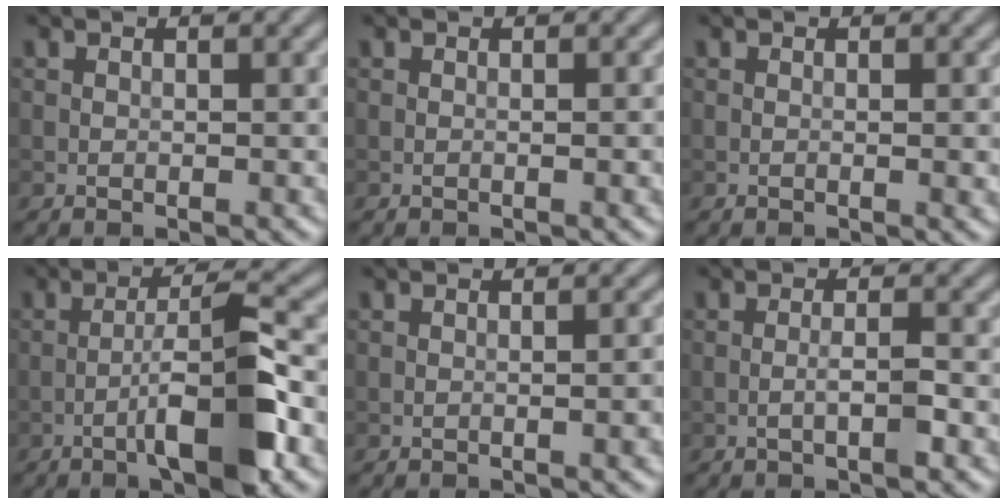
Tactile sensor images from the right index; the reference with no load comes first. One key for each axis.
{"total": 1.1, "fx": -0.1, "fy": 0.2, "fz": 1.1, "tx": -0.010, "ty": 0.000, "tz": -0.004}
{"total": 1.1, "fx": 0.0, "fy": 0.2, "fz": 1.0, "tx": -0.014, "ty": -0.002, "tz": -0.001}
{"total": 7.3, "fx": -2.8, "fy": 1.0, "fz": 6.7, "tx": -0.113, "ty": 0.017, "tz": -0.053}
{"total": 2.3, "fx": -0.4, "fy": 0.6, "fz": 2.1, "tx": -0.019, "ty": 0.003, "tz": -0.006}
{"total": 1.9, "fx": -0.7, "fy": 0.2, "fz": 1.7, "tx": -0.034, "ty": 0.005, "tz": -0.015}